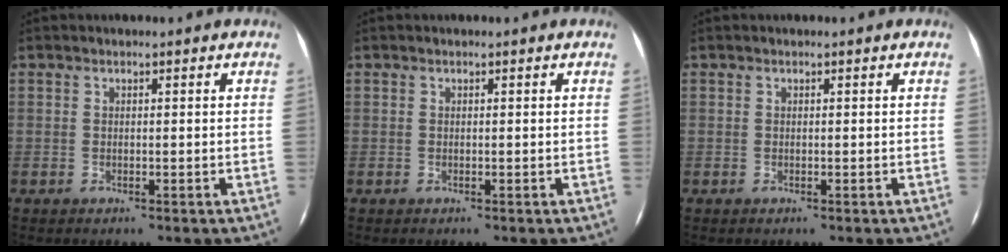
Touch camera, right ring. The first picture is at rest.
{"total": 0.0}
{"total": 0.0}